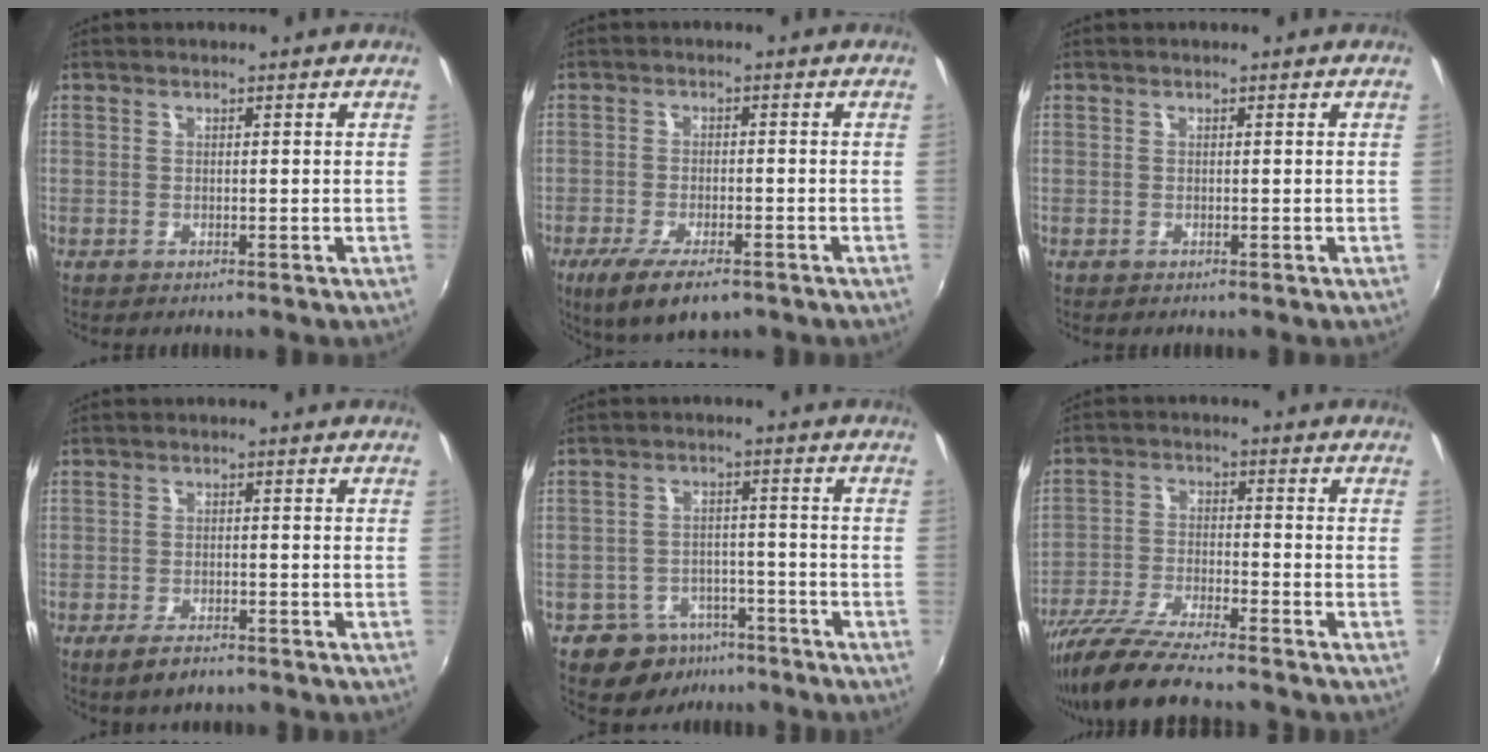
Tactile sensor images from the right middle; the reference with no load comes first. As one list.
[{"total": 9.8, "force": [-6.3, 3.4, 6.7], "torque": [-0.146, -0.036, -0.105]}, {"total": 0.0}, {"total": 4.6, "force": [-3.2, 1.7, 2.9], "torque": [-0.071, -0.015, -0.059]}, {"total": 8.3, "force": [-5.8, 5.6, 1.7], "torque": [-0.046, 0.019, -0.078]}, {"total": 11.9, "force": [-10.4, 0.7, 5.9], "torque": [-0.129, -0.025, -0.196]}]